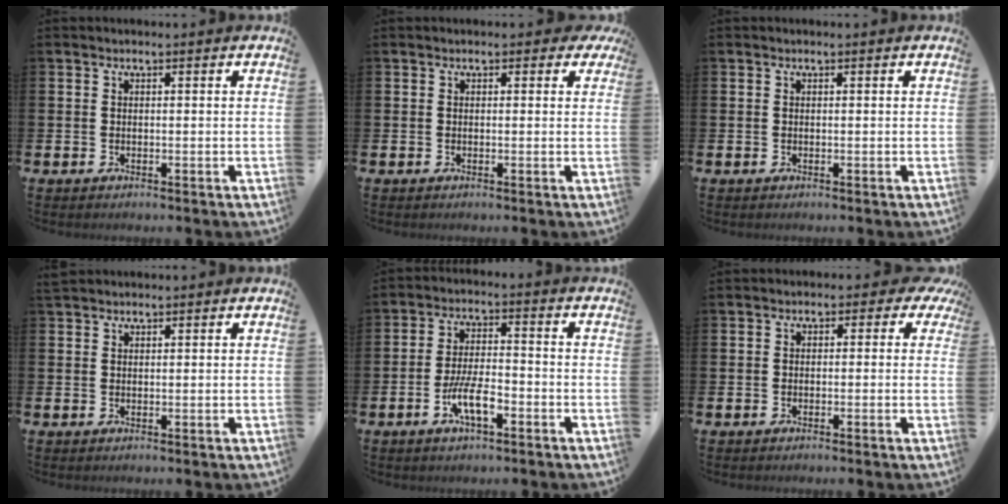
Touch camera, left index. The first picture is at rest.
{"total": 0.8, "force": [0.1, 0.7, 0.4], "torque": [-0.006, 0.012, -0.001]}
{"total": 0.0}
{"total": 1.3, "force": [1.2, 0.4, 0.0], "torque": [0.010, -0.001, 0.021]}
{"total": 6.0, "force": [-2.5, 2.0, 5.1], "torque": [-0.102, 0.001, -0.049]}
{"total": 1.7, "force": [-0.9, 1.2, 0.8], "torque": [-0.008, 0.005, -0.024]}